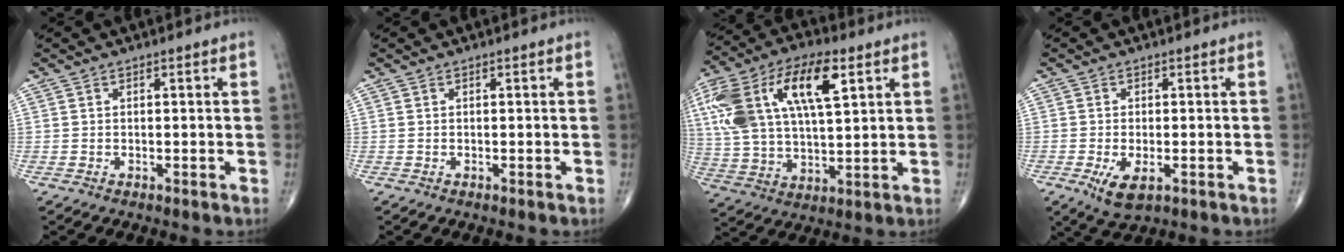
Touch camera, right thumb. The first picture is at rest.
{"total": 0.0}
{"total": 22.1, "force": [7.7, 10.0, 18.2], "torque": [-0.367, 0.010, 0.138]}
{"total": 5.1, "force": [-1.8, 2.3, 4.1], "torque": [-0.079, -0.010, -0.025]}